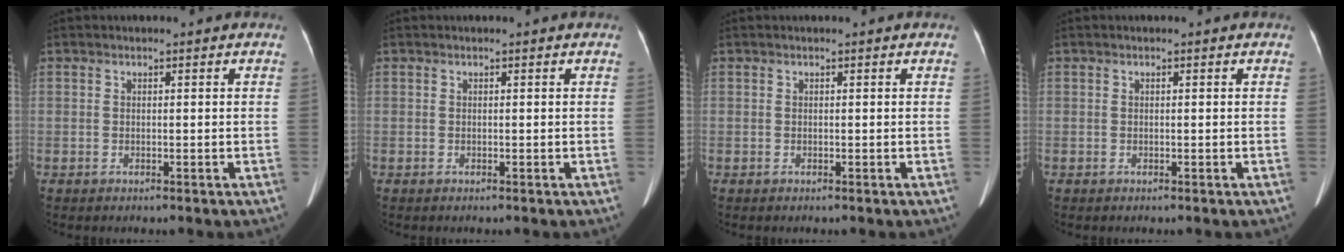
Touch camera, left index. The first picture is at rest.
{"total": 0.0}
{"total": 0.0}
{"total": 0.0}